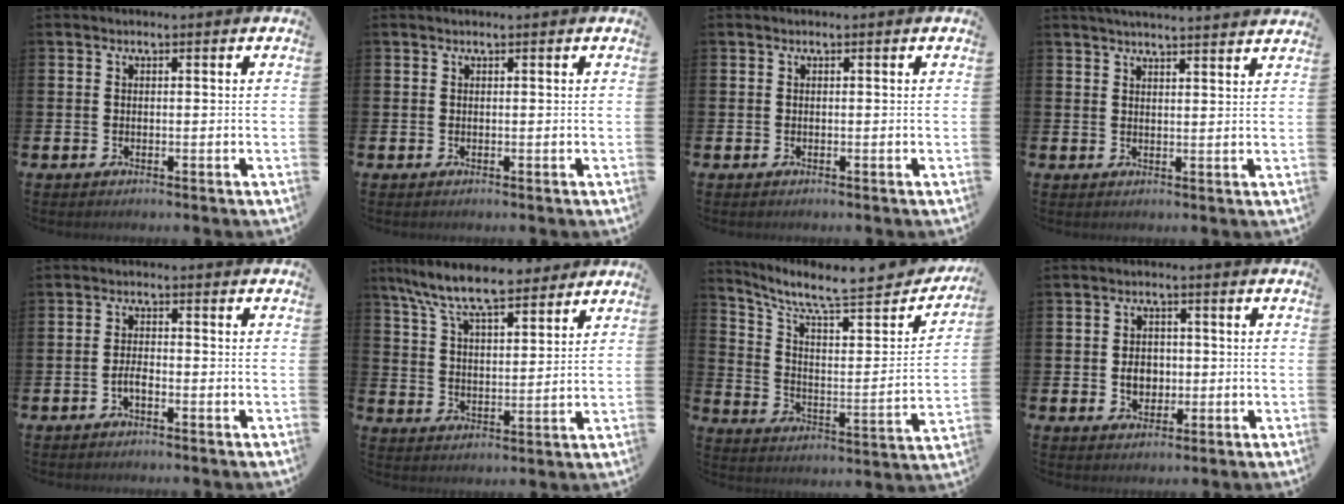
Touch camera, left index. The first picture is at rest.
{"total": 0.0}
{"total": 0.0}
{"total": 3.5, "force": [3.5, -0.5, 0.2], "torque": [-0.010, -0.018, 0.063]}
{"total": 1.7, "force": [-0.9, 0.6, 1.3], "torque": [-0.024, 0.001, -0.019]}
{"total": 9.8, "force": [8.7, 2.0, 3.8], "torque": [-0.111, -0.038, 0.160]}
{"total": 8.5, "force": [7.0, 2.2, 4.3], "torque": [-0.095, -0.061, 0.108]}
{"total": 3.4, "force": [-0.2, 2.7, 2.0], "torque": [-0.026, 0.002, -0.012]}